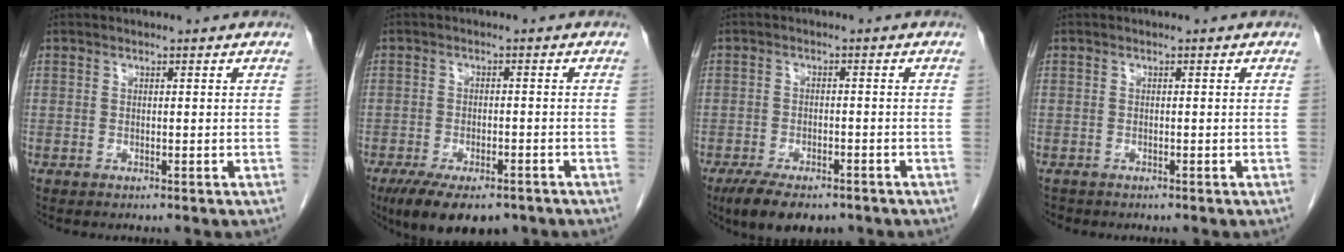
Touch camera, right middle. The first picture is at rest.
{"total": 10.8, "force": [-7.8, 4.2, 6.3], "torque": [-0.099, -0.010, -0.116]}
{"total": 8.4, "force": [-6.2, 3.4, 4.7], "torque": [-0.071, -0.006, -0.093]}
{"total": 0.7, "force": [-0.6, 0.4, 0.0], "torque": [-0.008, 0.000, -0.010]}